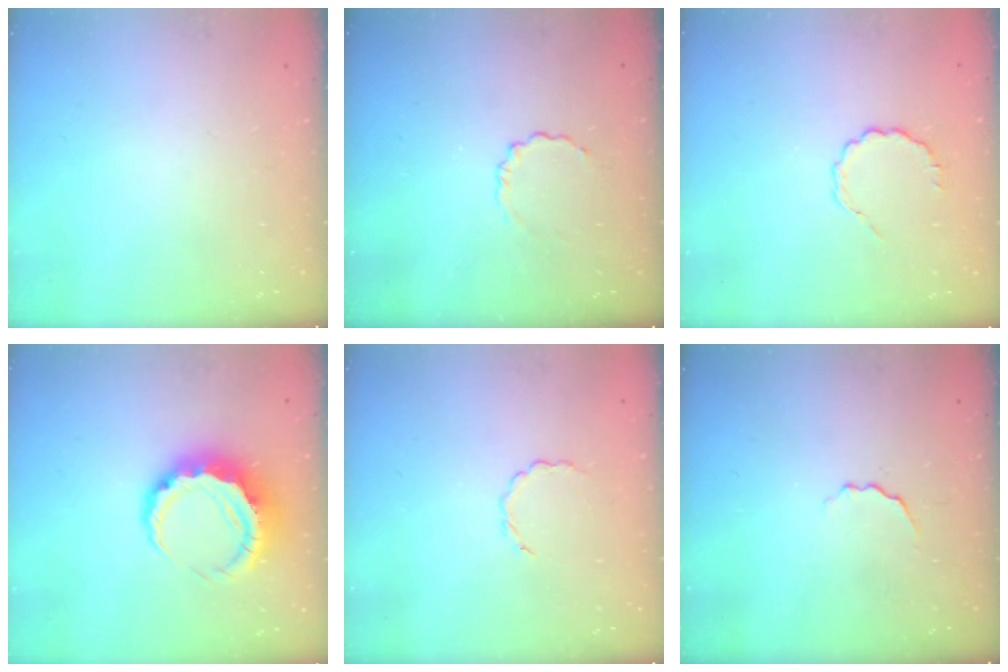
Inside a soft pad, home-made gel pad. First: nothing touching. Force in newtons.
{"total": 3.5, "press": 3.2, "slide": 1.2}
{"total": 3.5, "press": 3.3, "slide": 1.2}
{"total": 9.6, "press": 9.4, "slide": 2.0}
{"total": 2.7, "press": 2.5, "slide": 1.0}
{"total": 3.0, "press": 2.9, "slide": 0.7}